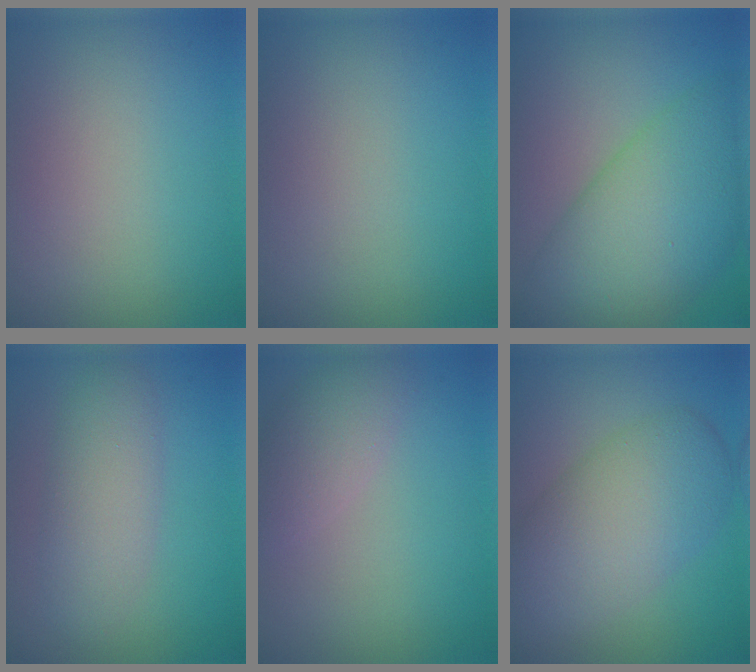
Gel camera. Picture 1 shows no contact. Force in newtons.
{"total": 0.0}
{"total": 9.9, "press": 9.9, "slide": 0.3}
{"total": 4.0, "press": 4.0, "slide": 0.0}
{"total": 3.0, "press": 2.9, "slide": 0.4}
{"total": 7.9, "press": 7.9, "slide": 0.3}